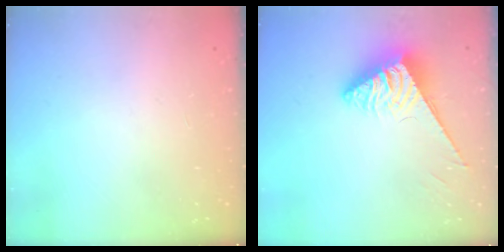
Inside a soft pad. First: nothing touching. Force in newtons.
{"total": 3.9, "press": 3.9, "slide": 0.4}